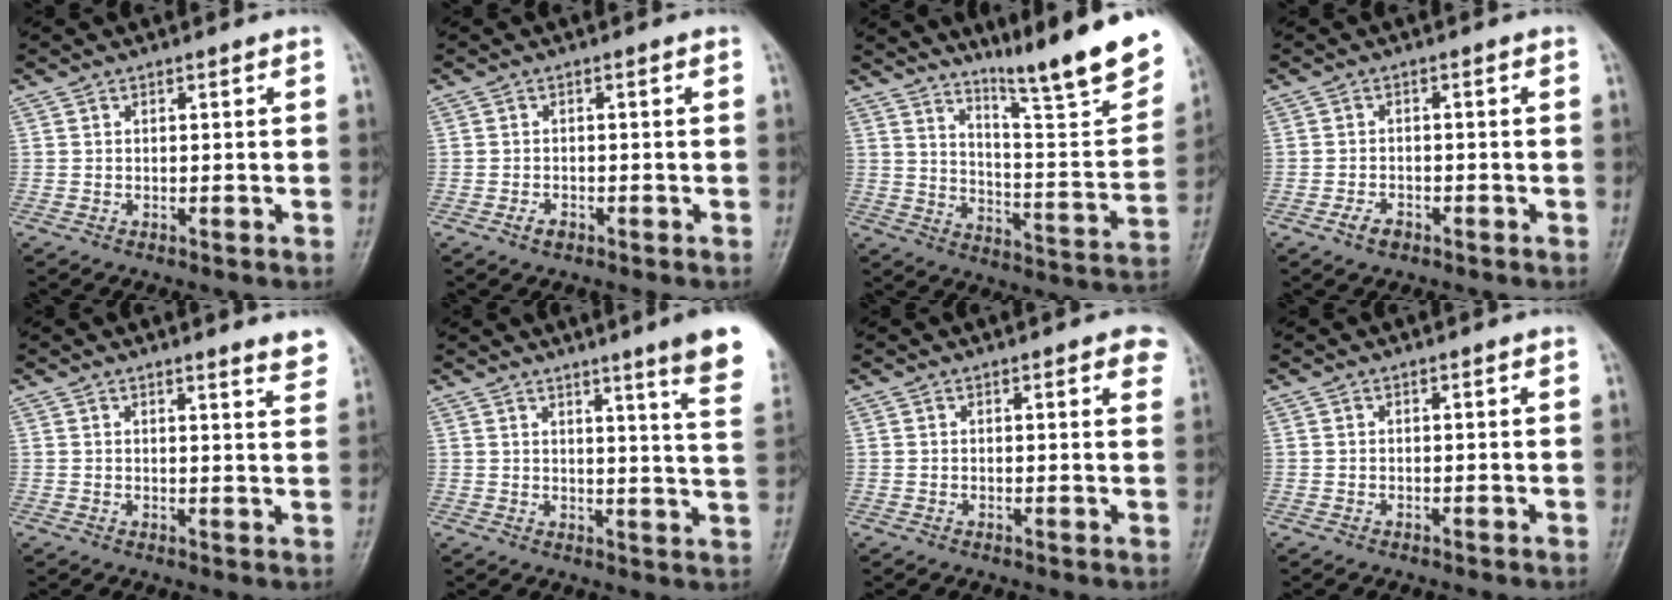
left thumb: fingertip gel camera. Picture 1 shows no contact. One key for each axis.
{"total": 1.6, "fx": -0.9, "fy": 0.9, "fz": 0.9, "tx": -0.018, "ty": 0.004, "tz": -0.016}
{"total": 20.9, "fx": 15.8, "fy": 1.8, "fz": 13.5, "tx": -0.172, "ty": -0.108, "tz": 0.236}
{"total": 2.6, "fx": -1.6, "fy": 1.5, "fz": 1.4, "tx": -0.027, "ty": 0.008, "tz": -0.026}
{"total": 4.6, "fx": 4.0, "fy": 0.4, "fz": 2.2, "tx": -0.015, "ty": -0.025, "tz": 0.036}
{"total": 13.3, "fx": 8.8, "fy": 0.2, "fz": 10.0, "tx": -0.116, "ty": -0.047, "tz": 0.093}
{"total": 4.3, "fx": 2.7, "fy": 1.4, "fz": 3.1, "tx": -0.017, "ty": -0.002, "tz": 0.023}
{"total": 0.0}